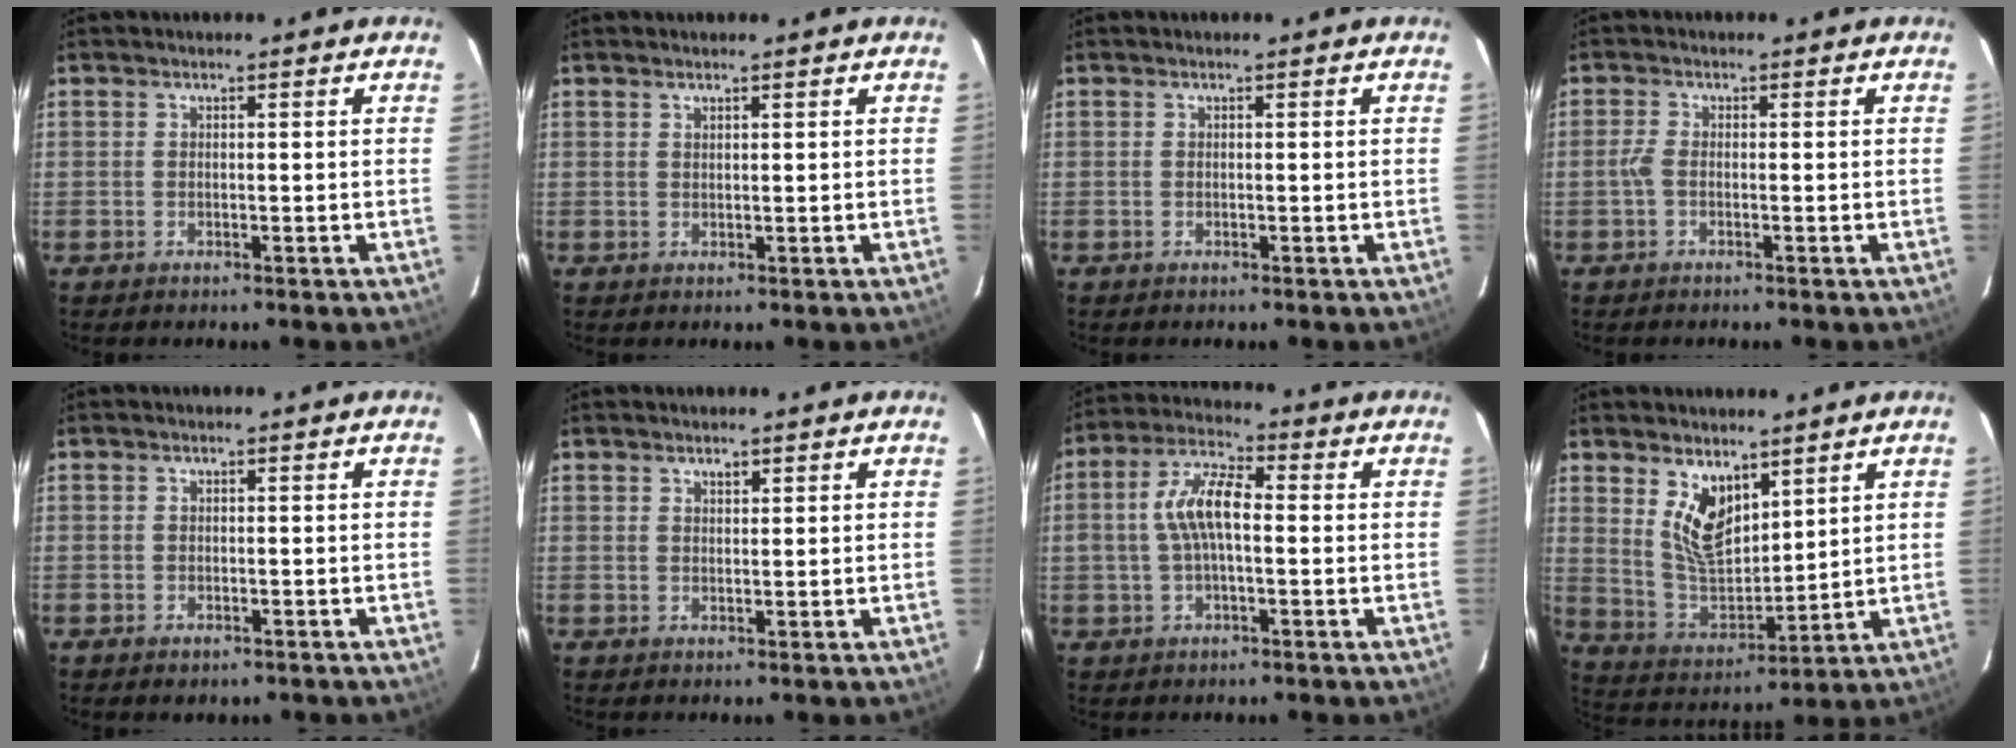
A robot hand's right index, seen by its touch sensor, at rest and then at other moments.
{"total": 0.6, "force": [0.5, 0.2, 0.2], "torque": [-0.002, 0.001, 0.011]}
{"total": 0.0}
{"total": 1.6, "force": [-0.6, 0.5, 1.4], "torque": [-0.033, 0.002, -0.014]}
{"total": 2.0, "force": [-1.2, 1.3, 0.9], "torque": [-0.017, -0.004, -0.017]}
{"total": 1.0, "force": [0.7, 0.5, 0.4], "torque": [-0.005, 0.002, 0.013]}
{"total": 8.5, "force": [-0.2, 3.5, 7.7], "torque": [-0.157, 0.020, -0.005]}
{"total": 10.0, "force": [5.8, 5.1, 6.4], "torque": [-0.118, -0.003, 0.126]}